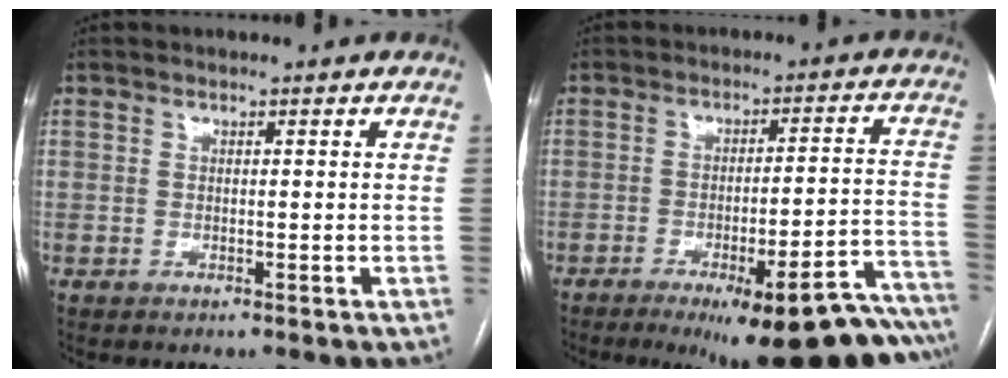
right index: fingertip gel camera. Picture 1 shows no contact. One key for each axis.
{"total": 22.7, "fx": -18.4, "fy": 1.2, "fz": 13.2, "tx": -0.084, "ty": 0.001, "tz": -0.241}